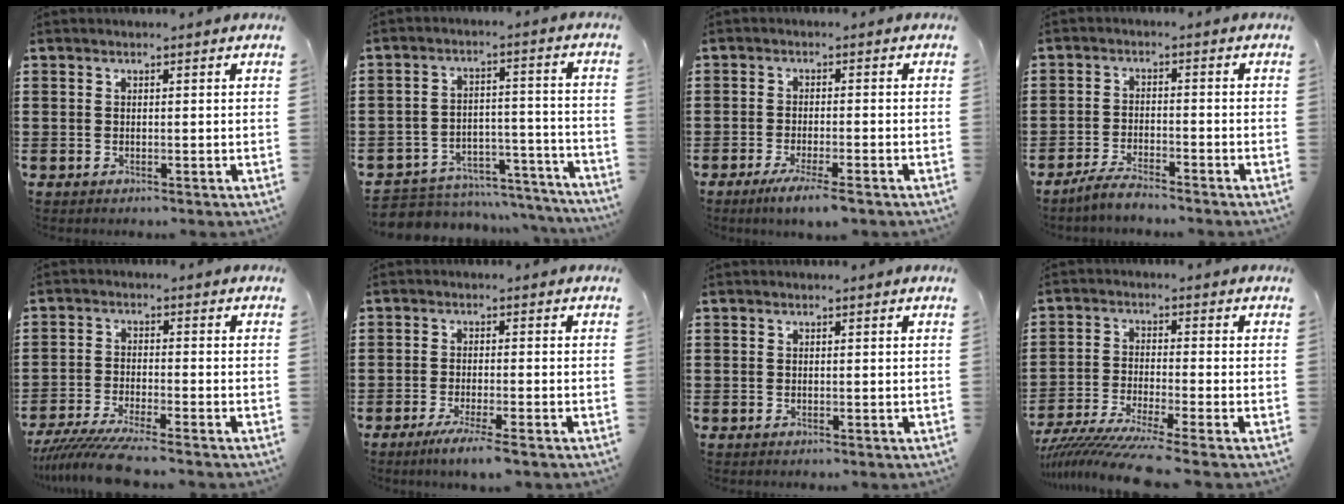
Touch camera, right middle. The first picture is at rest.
{"total": 5.3, "force": [-5.2, 1.2, 0.4], "torque": [-0.017, 0.013, -0.106]}
{"total": 3.6, "force": [-2.6, -0.1, 2.5], "torque": [-0.048, -0.010, -0.046]}
{"total": 3.3, "force": [-3.1, 0.3, 1.1], "torque": [-0.029, 0.005, -0.066]}
{"total": 5.8, "force": [-5.1, -0.3, 2.7], "torque": [-0.070, -0.024, -0.102]}
{"total": 3.3, "force": [-2.5, -0.3, 2.2], "torque": [-0.043, -0.009, -0.044]}
{"total": 0.0}
{"total": 6.0, "force": [-5.3, -0.6, 2.7], "torque": [-0.064, -0.024, -0.107]}